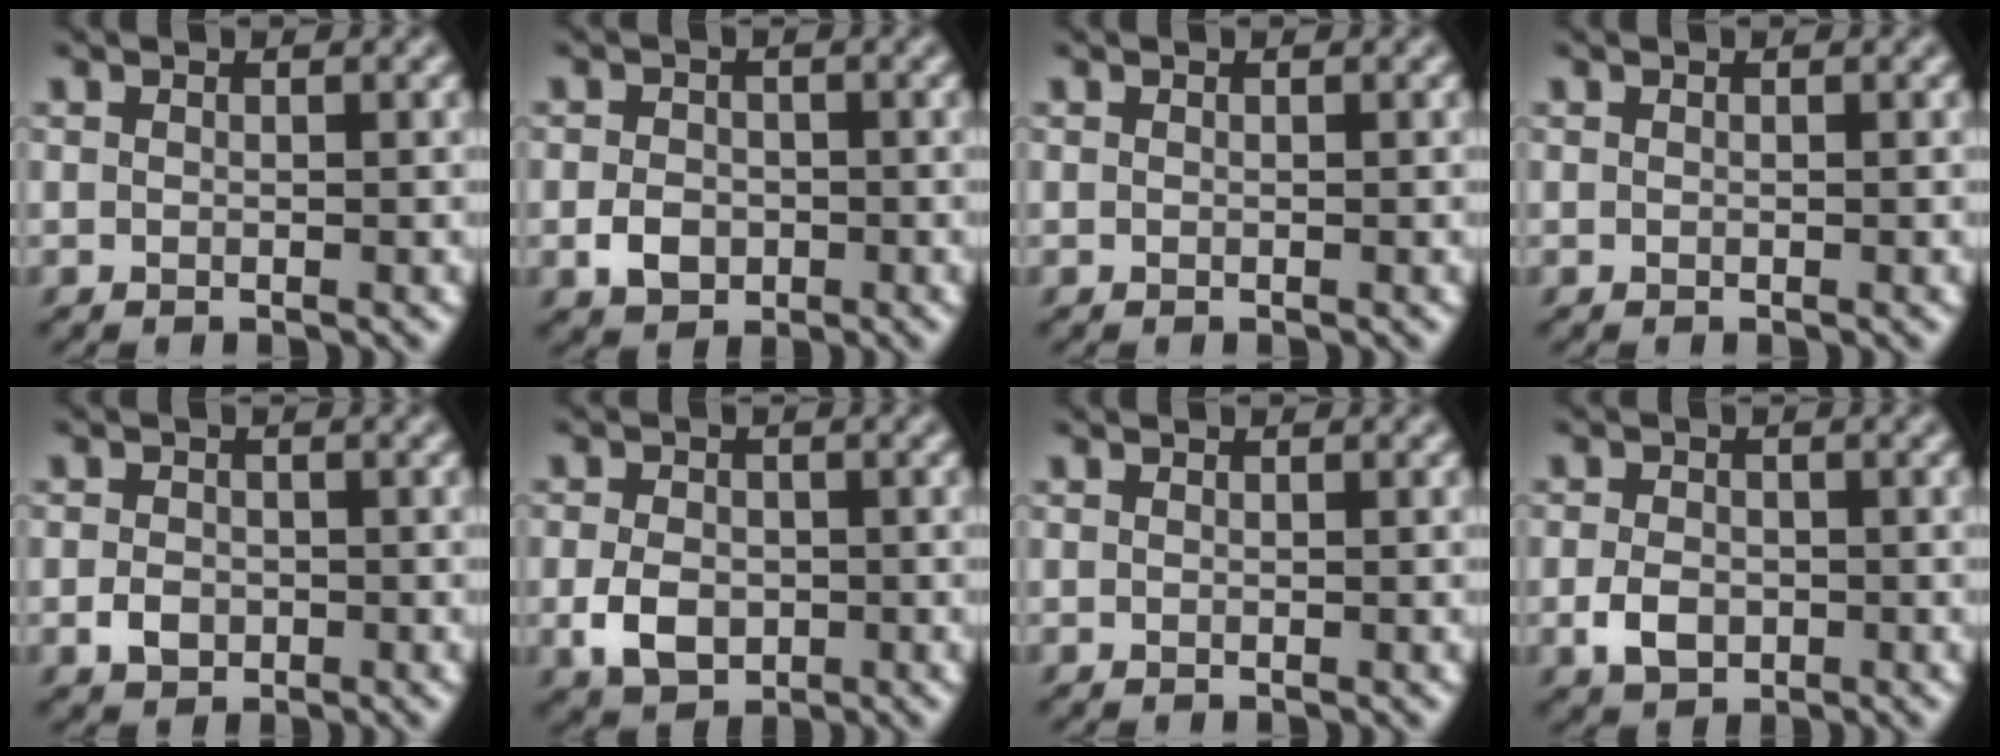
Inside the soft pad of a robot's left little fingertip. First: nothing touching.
{"total": 2.6, "force": [-0.8, 2.0, 1.4], "torque": [-0.025, -0.002, -0.020]}
{"total": 0.0}
{"total": 0.0}
{"total": 1.9, "force": [-0.6, 1.5, 1.0], "torque": [-0.017, -0.002, -0.016]}
{"total": 3.7, "force": [-1.0, 2.7, 2.3], "torque": [-0.049, -0.005, -0.022]}
{"total": 0.0}
{"total": 2.7, "force": [-0.8, 2.0, 1.7], "torque": [-0.033, -0.003, -0.019]}